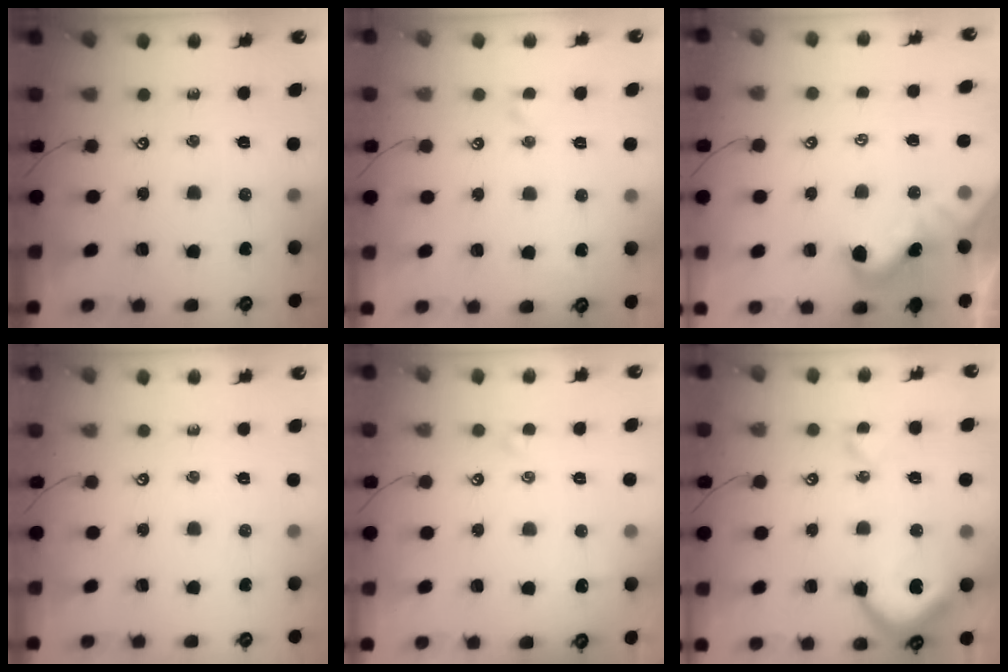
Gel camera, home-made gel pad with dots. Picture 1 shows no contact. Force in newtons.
{"total": 0.8, "press": 0.8, "slide": 0.2}
{"total": 2.0, "press": 2.0, "slide": 0.5}
{"total": 0.0}
{"total": 1.0, "press": 0.7, "slide": 0.6}
{"total": 13.5, "press": 13.4, "slide": 1.8}